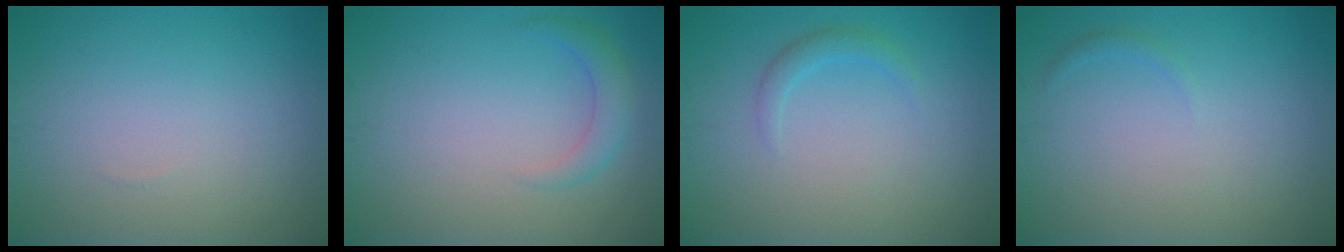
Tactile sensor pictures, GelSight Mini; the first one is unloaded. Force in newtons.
{"total": 2.0, "press": 2.0, "slide": 0.2}
{"total": 1.3, "press": 1.3, "slide": 0.2}
{"total": 0.6, "press": 0.6, "slide": 0.0}